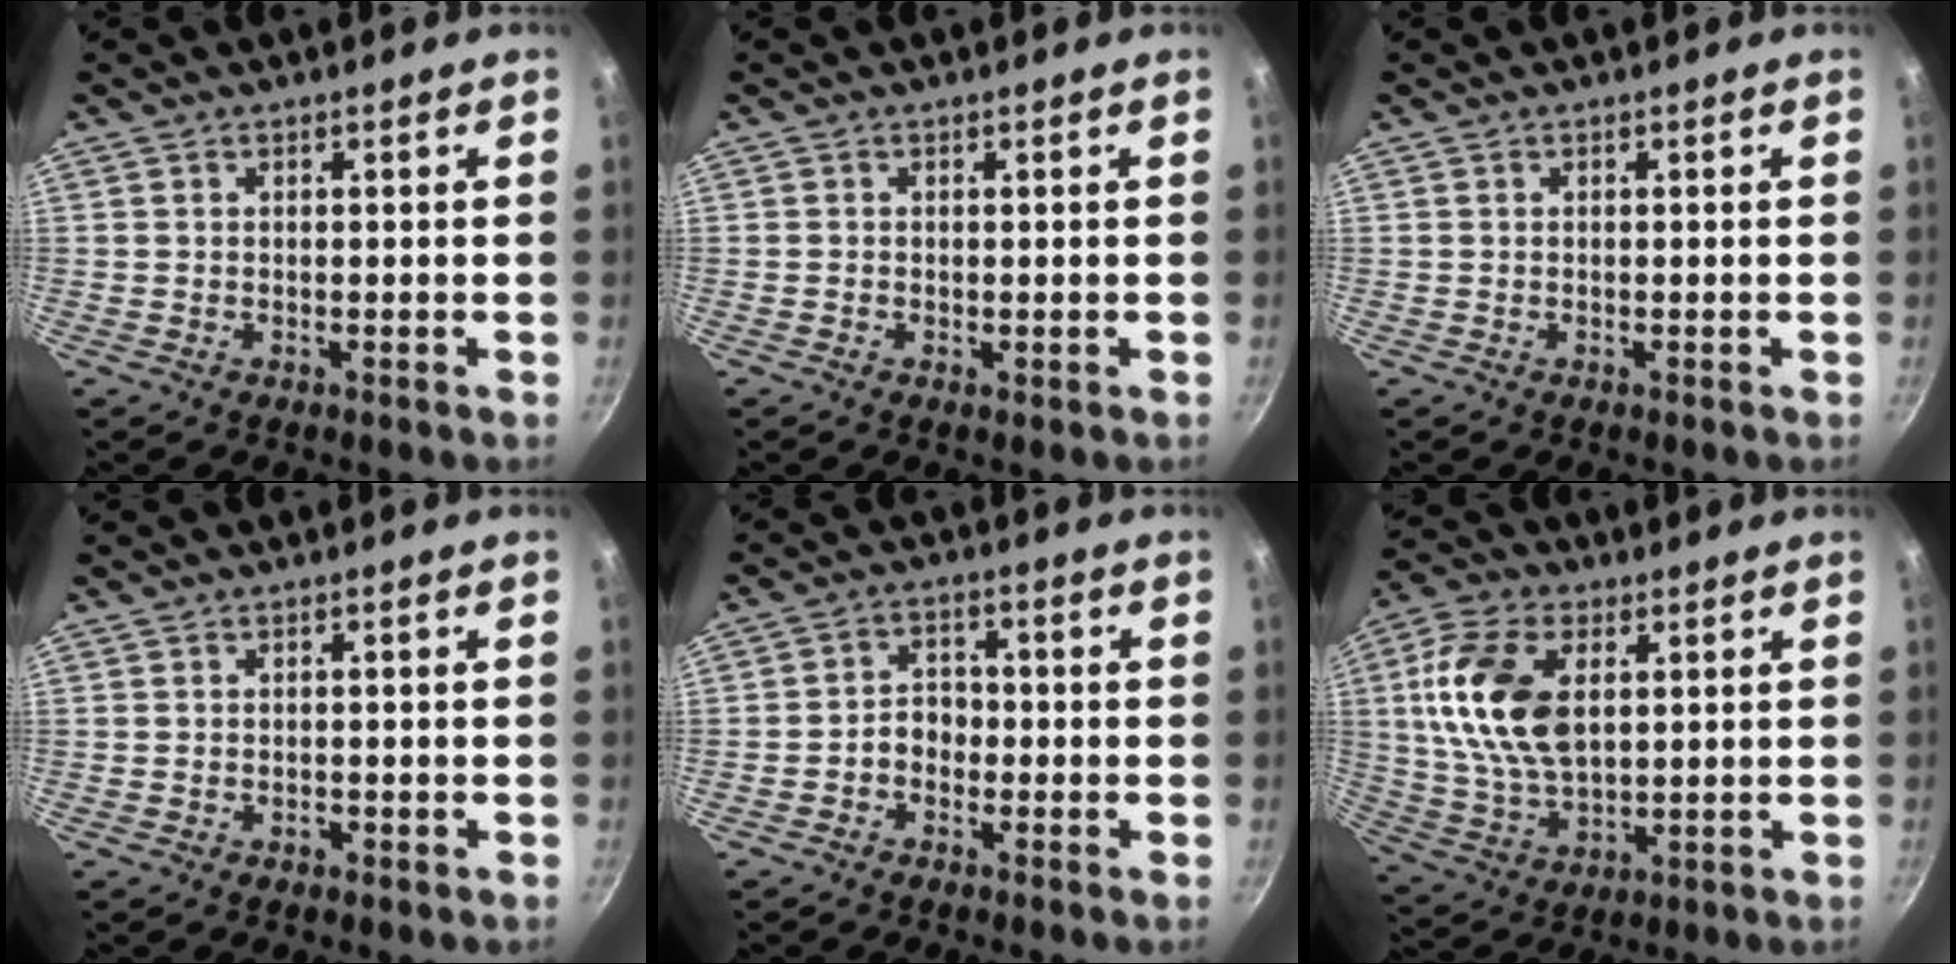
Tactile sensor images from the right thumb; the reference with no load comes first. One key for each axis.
{"total": 0.0}
{"total": 0.0}
{"total": 0.6, "fx": -0.4, "fy": 0.4, "fz": 0.3, "tx": -0.003, "ty": 0.005, "tz": -0.002}
{"total": 3.7, "fx": -1.6, "fy": 2.8, "fz": 1.8, "tx": -0.010, "ty": 0.026, "tz": -0.032}
{"total": 15.9, "fx": 3.4, "fy": 9.4, "fz": 12.3, "tx": -0.227, "ty": -0.004, "tz": 0.066}